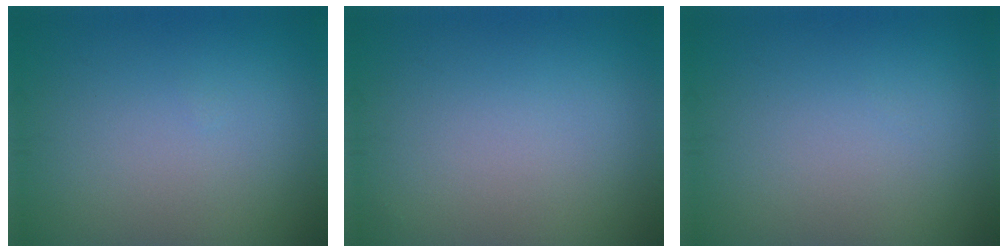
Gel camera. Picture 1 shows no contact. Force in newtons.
{"total": 0.0}
{"total": 0.0}